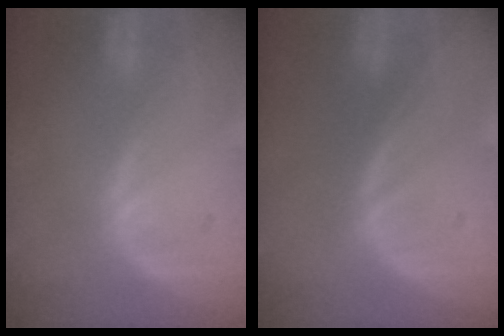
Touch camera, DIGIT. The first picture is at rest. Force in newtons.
{"total": 0.0}